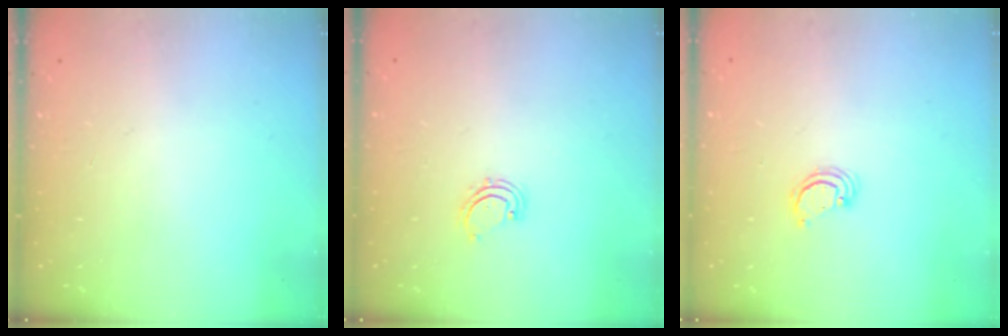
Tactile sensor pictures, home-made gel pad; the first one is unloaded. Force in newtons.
{"total": 2.6, "press": 2.6, "slide": 0.3}
{"total": 2.6, "press": 2.6, "slide": 0.2}